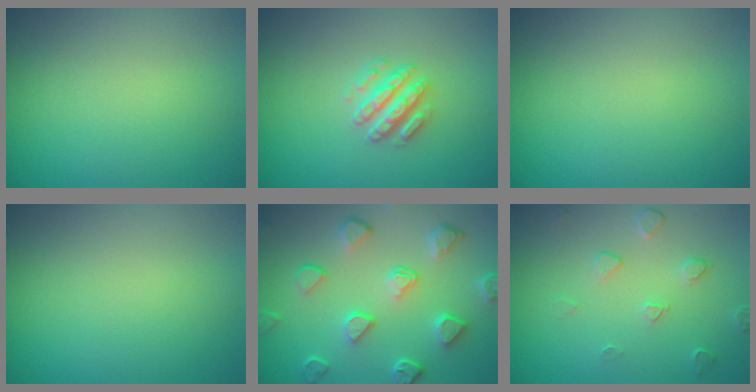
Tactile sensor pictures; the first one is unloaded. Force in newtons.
{"total": 3.0, "press": 2.8, "slide": 1.1}
{"total": 0.0}
{"total": 0.0}
{"total": 5.4, "press": 4.2, "slide": 3.4}
{"total": 1.6, "press": 1.1, "slide": 1.2}